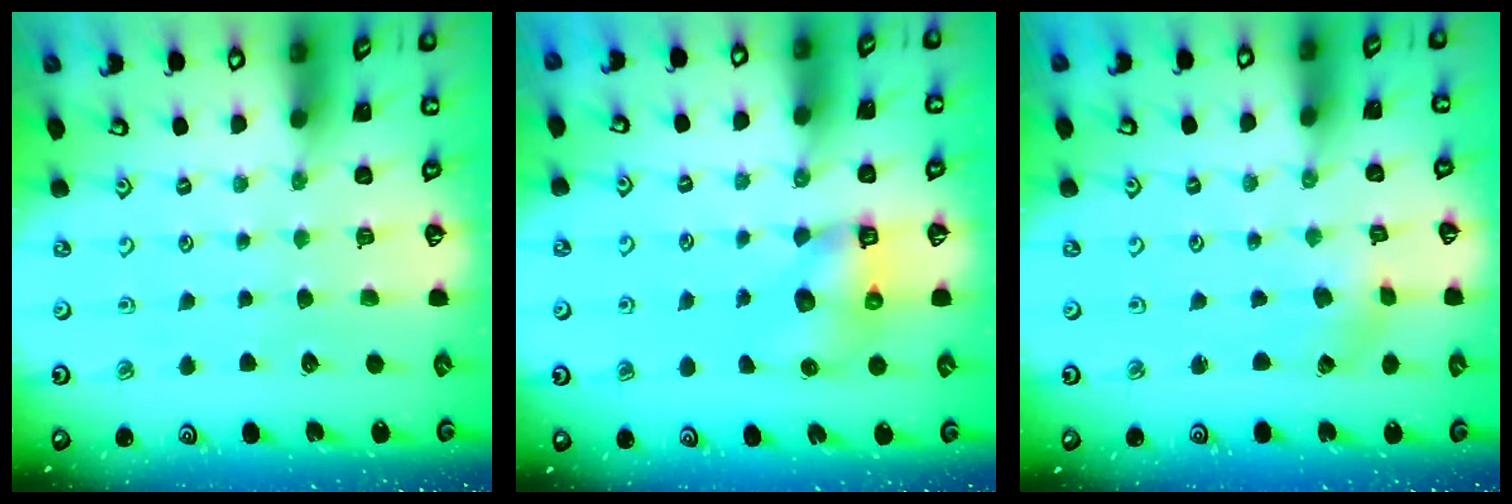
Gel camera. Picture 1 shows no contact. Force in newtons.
{"total": 6.3, "press": 6.2, "slide": 0.9}
{"total": 1.2, "press": 1.2, "slide": 0.2}